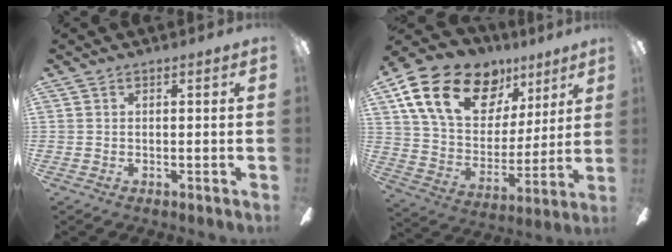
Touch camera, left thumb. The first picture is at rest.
{"total": 21.7, "force": [12.0, 13.6, 12.0], "torque": [-0.204, -0.050, 0.219]}